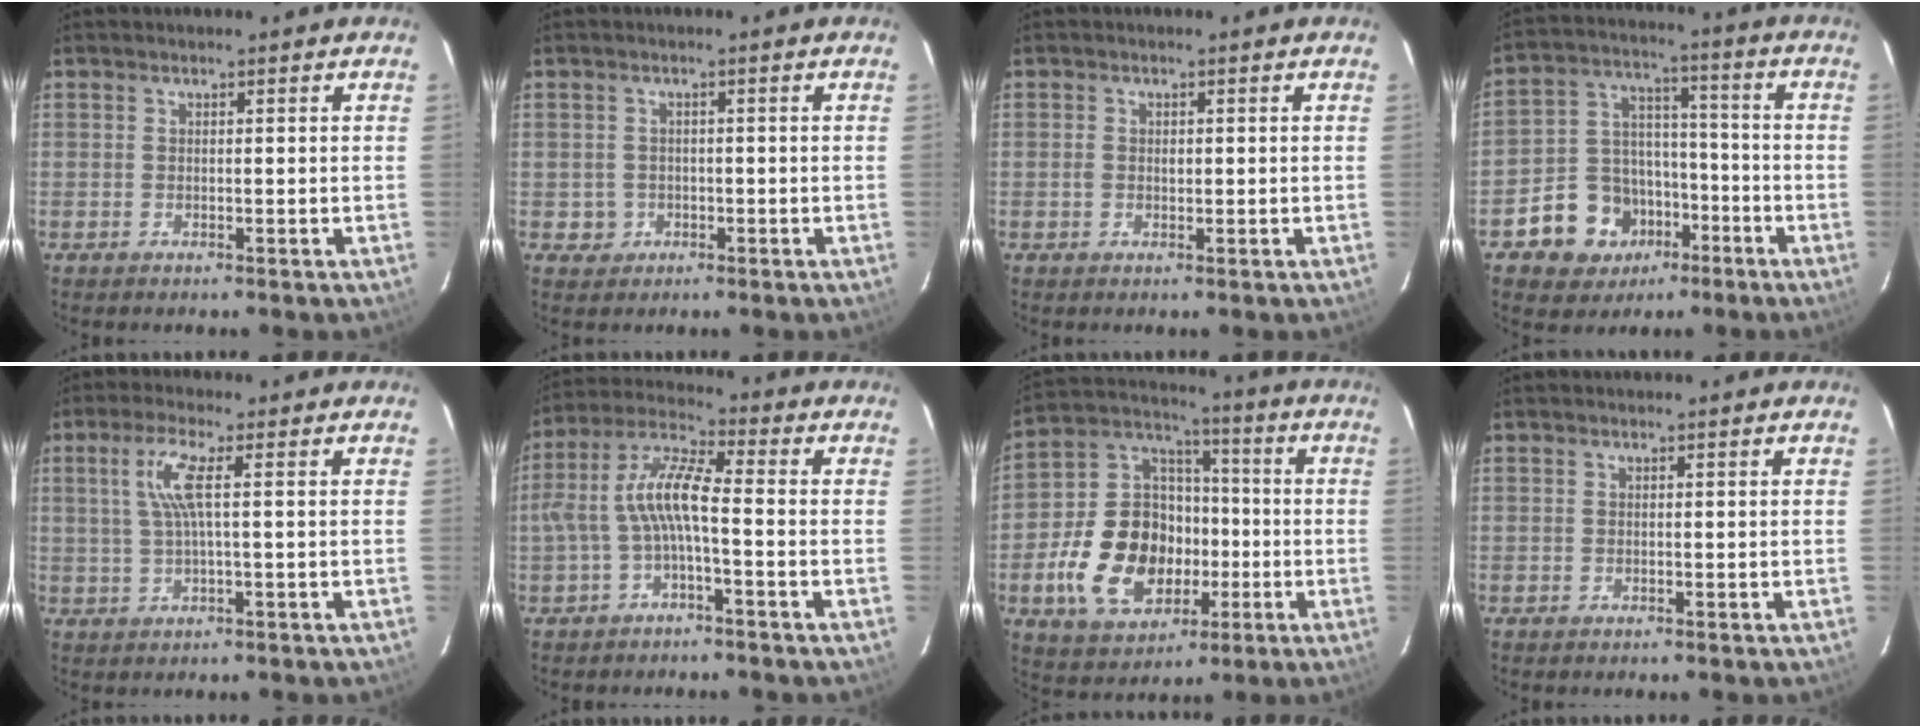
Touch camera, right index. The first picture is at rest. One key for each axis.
{"total": 2.7, "fx": -0.7, "fy": 2.5, "fz": 0.1, "tx": -0.005, "ty": 0.004, "tz": -0.007}
{"total": 1.3, "fx": -0.1, "fy": 1.0, "fz": 0.9, "tx": -0.016, "ty": 0.002, "tz": -0.002}
{"total": 12.5, "fx": -6.7, "fy": 9.9, "fz": 3.5, "tx": -0.086, "ty": 0.042, "tz": -0.090}
{"total": 5.4, "fx": 1.1, "fy": 0.1, "fz": 5.3, "tx": -0.104, "ty": 0.003, "tz": 0.025}
{"total": 8.3, "fx": -2.0, "fy": 1.8, "fz": 7.9, "tx": -0.179, "ty": 0.018, "tz": -0.036}
{"total": 18.7, "fx": -5.2, "fy": 13.4, "fz": 12.0, "tx": -0.266, "ty": 0.024, "tz": -0.075}
{"total": 0.0}